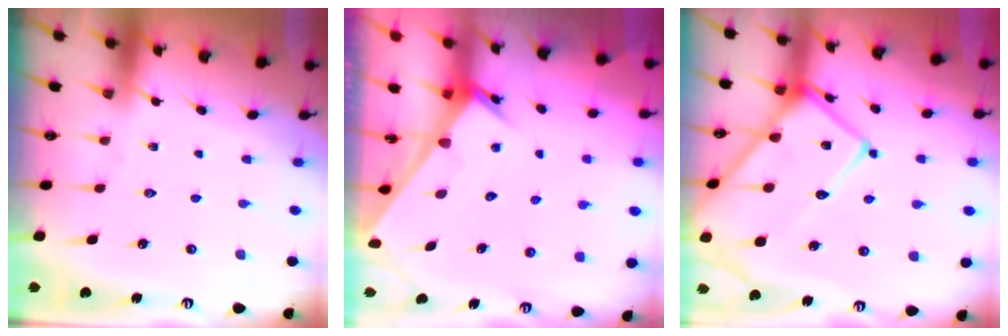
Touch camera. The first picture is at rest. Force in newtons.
{"total": 2.5, "press": 2.5, "slide": 0.1}
{"total": 18.5, "press": 18.5, "slide": 1.6}